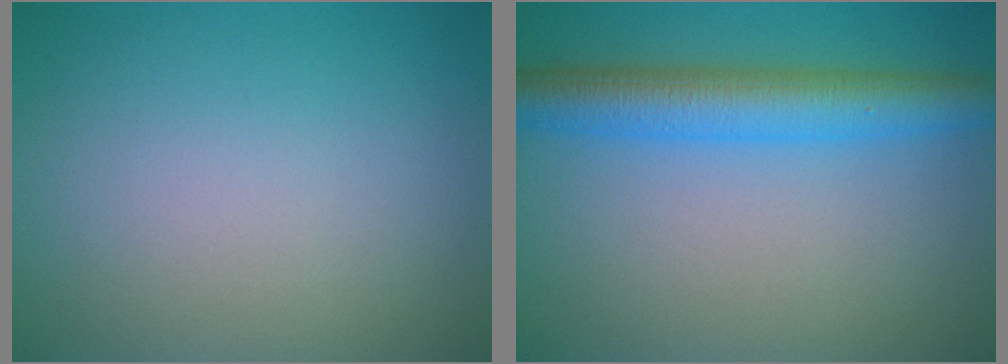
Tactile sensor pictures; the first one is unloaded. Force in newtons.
{"total": 5.8, "press": 5.8, "slide": 0.3}